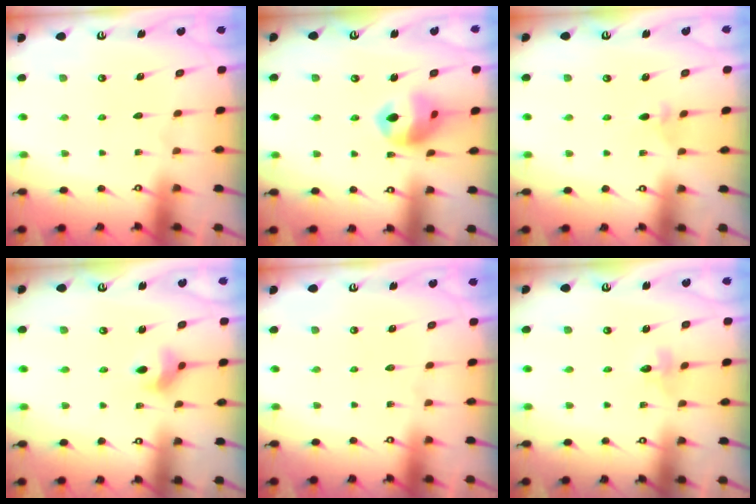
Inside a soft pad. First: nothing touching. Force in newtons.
{"total": 12.3, "press": 12.2, "slide": 1.6}
{"total": 2.9, "press": 2.8, "slide": 0.6}
{"total": 6.6, "press": 6.5, "slide": 1.2}
{"total": 0.0}
{"total": 3.6, "press": 3.5, "slide": 0.4}